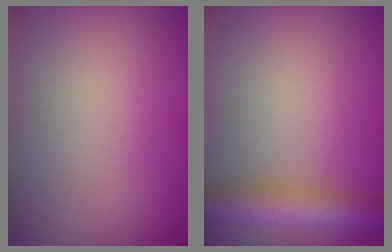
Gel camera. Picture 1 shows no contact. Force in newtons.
{"total": 5.3, "press": 5.3, "slide": 0.3}